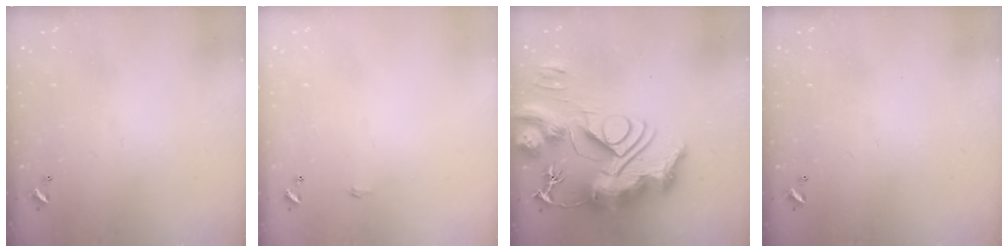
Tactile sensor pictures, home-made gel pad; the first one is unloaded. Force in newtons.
{"total": 0.6, "press": 0.6, "slide": 0.2}
{"total": 0.5, "press": 0.5, "slide": 0.0}
{"total": 0.0}